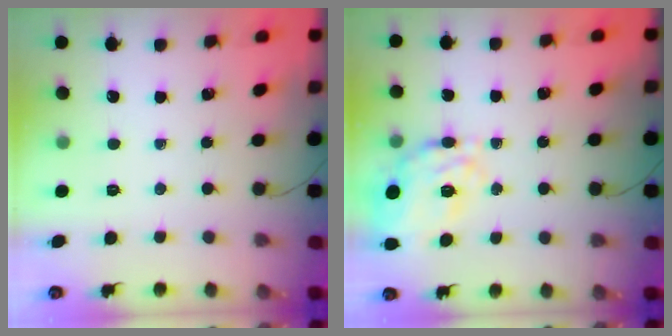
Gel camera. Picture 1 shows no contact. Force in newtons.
{"total": 14.8, "press": 14.5, "slide": 3.1}